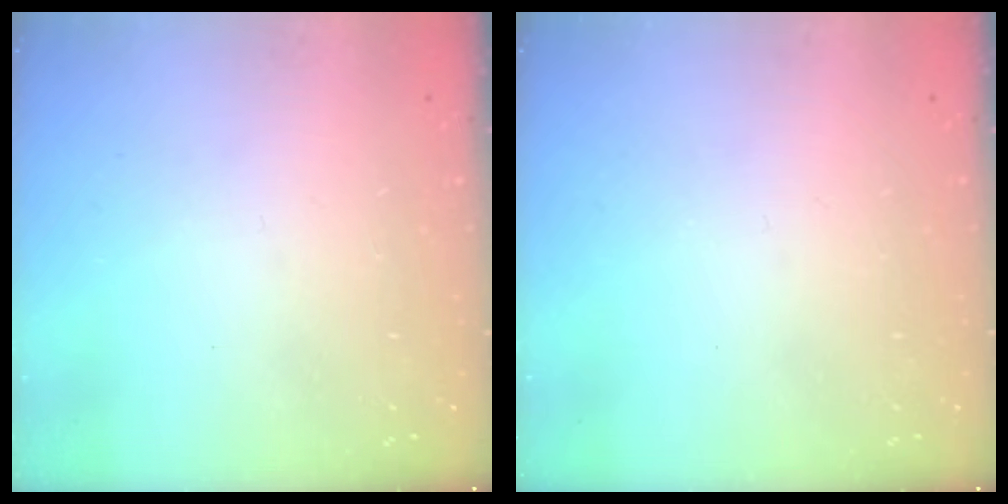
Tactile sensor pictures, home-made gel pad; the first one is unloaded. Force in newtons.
{"total": 0.0}